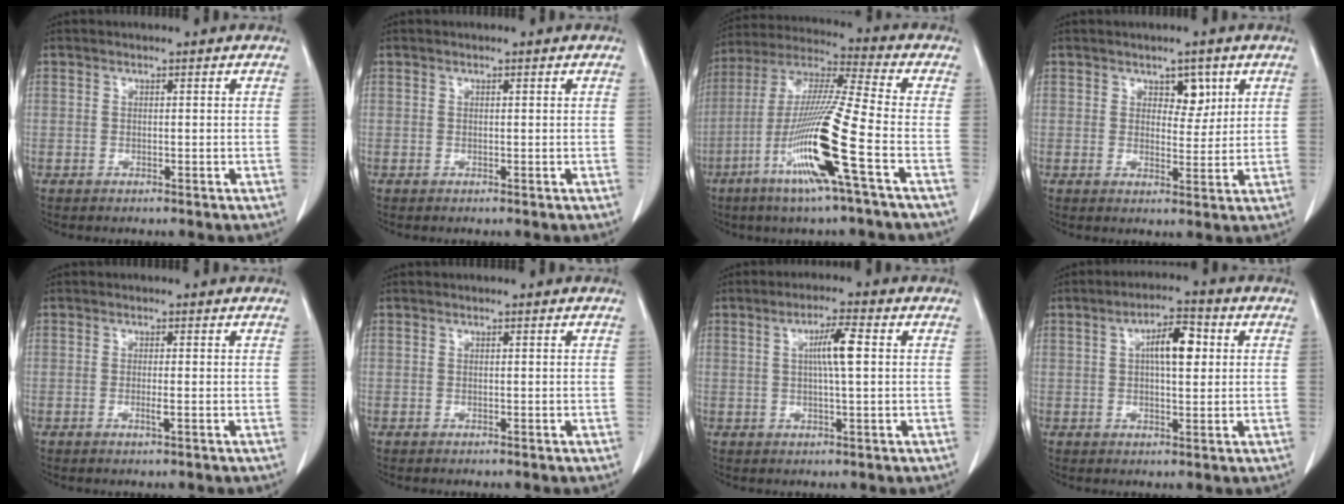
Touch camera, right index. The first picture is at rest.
{"total": 0.0}
{"total": 16.7, "force": [-6.4, -0.9, 15.4], "torque": [-0.314, -0.022, -0.128]}
{"total": 3.6, "force": [1.9, 2.1, 2.4], "torque": [-0.025, 0.000, 0.028]}
{"total": 1.3, "force": [-0.4, -0.1, 1.2], "torque": [-0.025, -0.004, -0.007]}
{"total": 0.0}
{"total": 5.0, "force": [0.9, 0.0, 4.9], "torque": [-0.089, 0.002, 0.015]}
{"total": 6.5, "force": [1.5, 2.1, 6.0], "torque": [-0.101, 0.013, 0.024]}